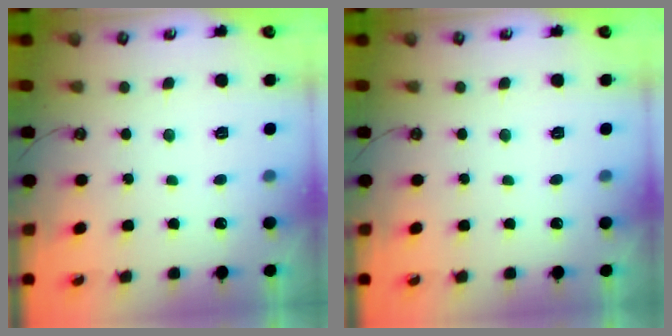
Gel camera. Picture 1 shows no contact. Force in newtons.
{"total": 0.0}